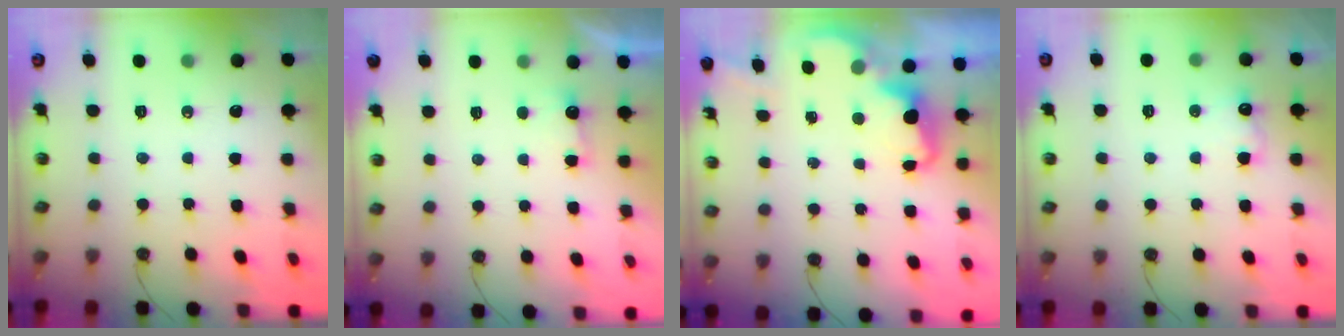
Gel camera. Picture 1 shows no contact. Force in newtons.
{"total": 2.3, "press": 2.2, "slide": 0.8}
{"total": 2.5, "press": 2.4, "slide": 0.5}
{"total": 6.6, "press": 6.5, "slide": 1.1}